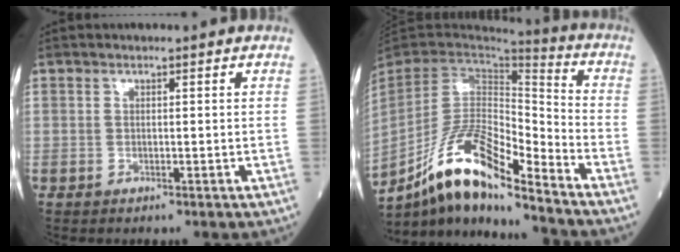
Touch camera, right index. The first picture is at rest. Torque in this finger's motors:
{"motor_torque": [1.05, -1.09, 0.76, 0.21]}